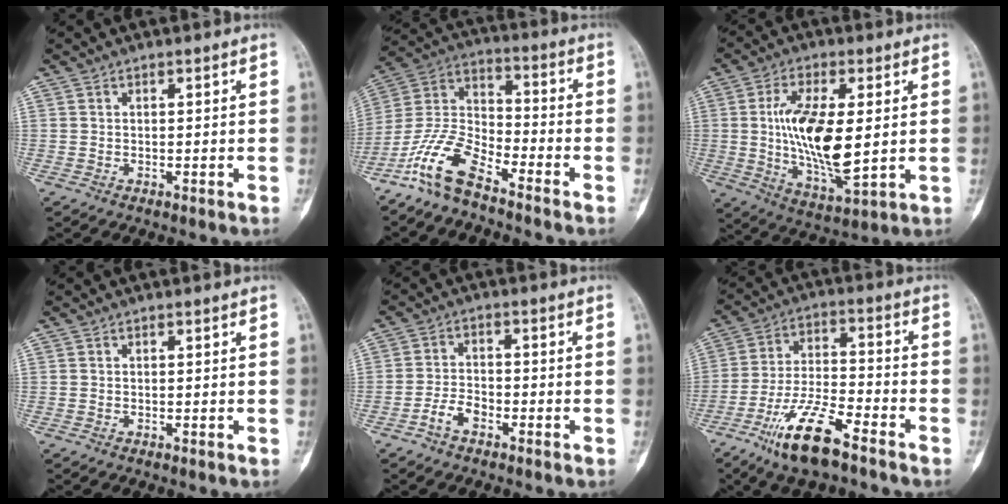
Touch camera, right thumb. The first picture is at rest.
{"total": 11.8, "force": [-8.6, 4.1, 7.0], "torque": [-0.148, 0.063, -0.179]}
{"total": 15.8, "force": [1.0, 6.2, 14.5], "torque": [-0.268, -0.018, 0.026]}
{"total": 0.0}
{"total": 4.1, "force": [-2.5, 2.2, 2.3], "torque": [-0.040, 0.021, -0.050]}
{"total": 13.4, "force": [-8.6, 3.7, 9.6], "torque": [-0.186, 0.045, -0.160]}